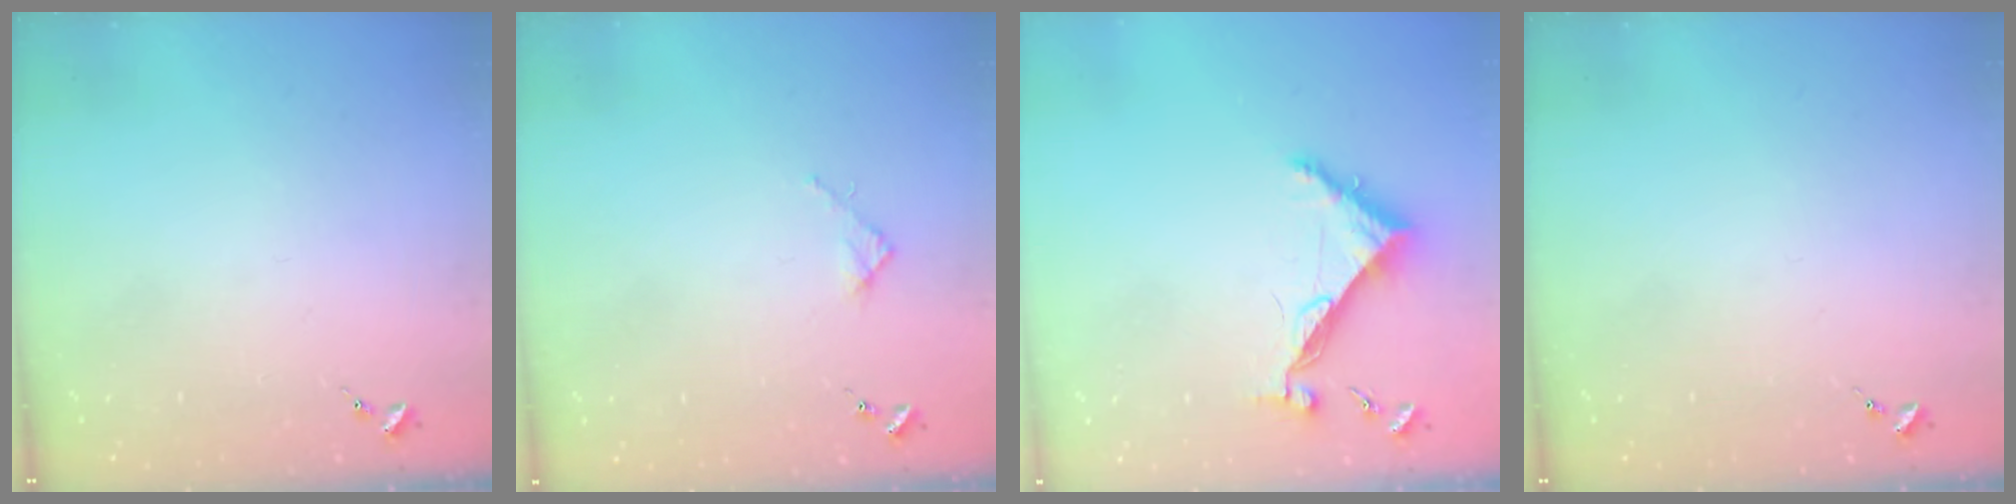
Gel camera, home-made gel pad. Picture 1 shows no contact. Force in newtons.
{"total": 2.7, "press": 2.7, "slide": 0.3}
{"total": 7.3, "press": 7.3, "slide": 0.6}
{"total": 0.0}